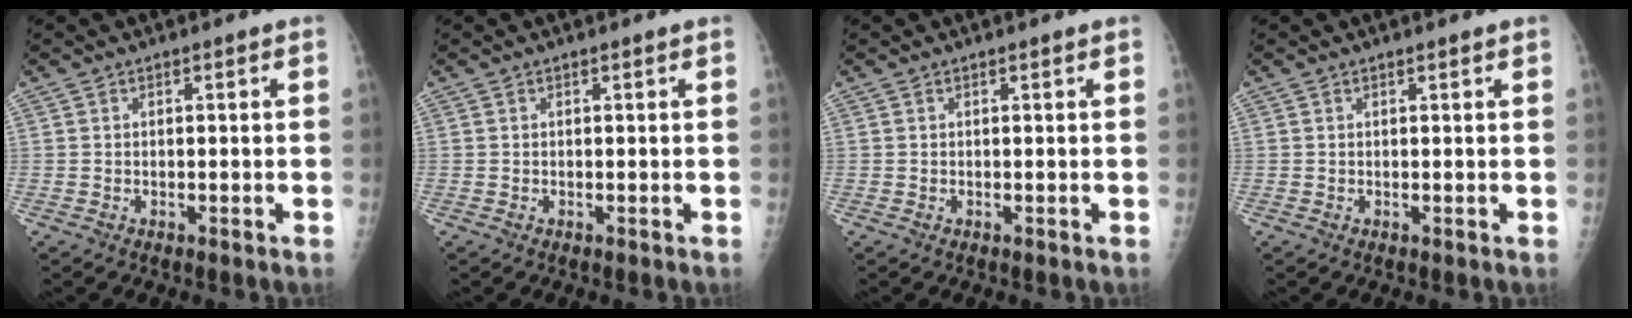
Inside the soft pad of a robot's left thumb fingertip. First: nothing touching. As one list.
[{"total": 0.0}, {"total": 0.0}, {"total": 0.5, "force": [0.4, 0.0, 0.3], "torque": [-0.008, 0.000, 0.007]}]